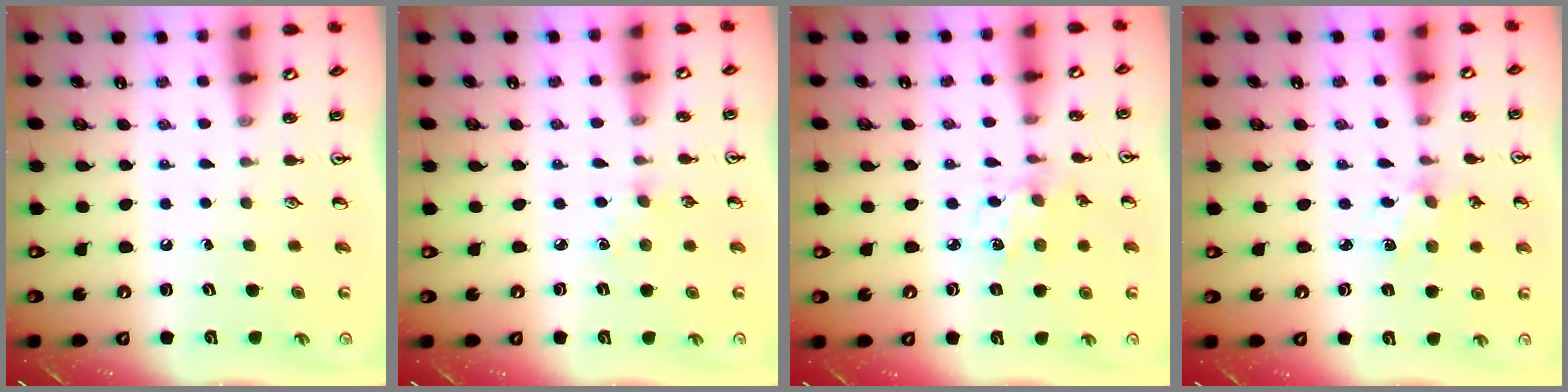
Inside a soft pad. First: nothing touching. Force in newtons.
{"total": 2.9, "press": 2.9, "slide": 0.4}
{"total": 2.7, "press": 2.6, "slide": 0.8}
{"total": 2.4, "press": 2.4, "slide": 0.0}